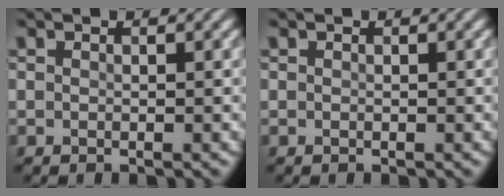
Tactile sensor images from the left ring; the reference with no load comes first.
{"total": 0.0}